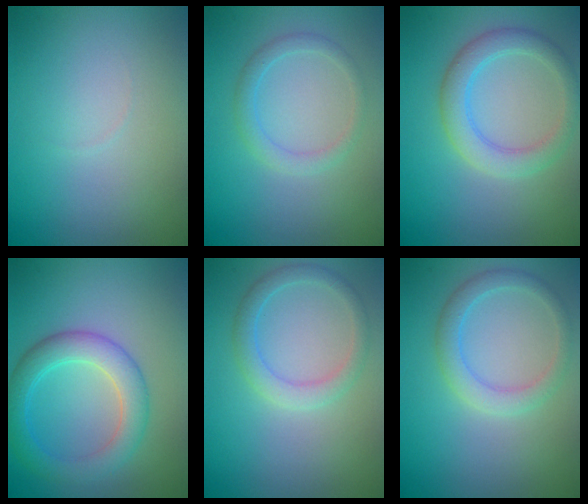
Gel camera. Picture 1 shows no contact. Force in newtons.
{"total": 1.8, "press": 1.8, "slide": 0.1}
{"total": 3.7, "press": 3.7, "slide": 0.3}
{"total": 4.6, "press": 4.6, "slide": 0.2}
{"total": 2.5, "press": 2.5, "slide": 0.3}
{"total": 2.7, "press": 2.7, "slide": 0.0}